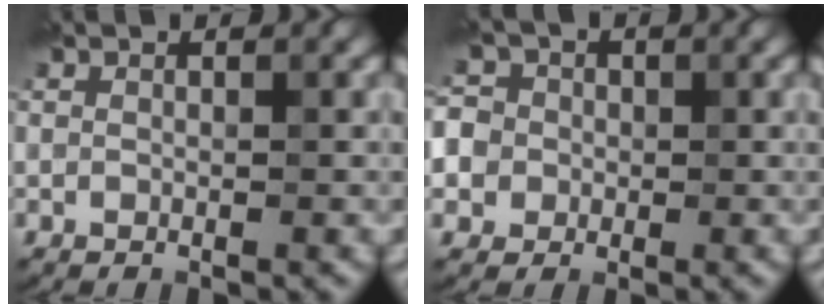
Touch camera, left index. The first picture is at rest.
{"total": 7.6, "force": [-1.1, 7.2, 2.2], "torque": [-0.041, 0.025, -0.053]}